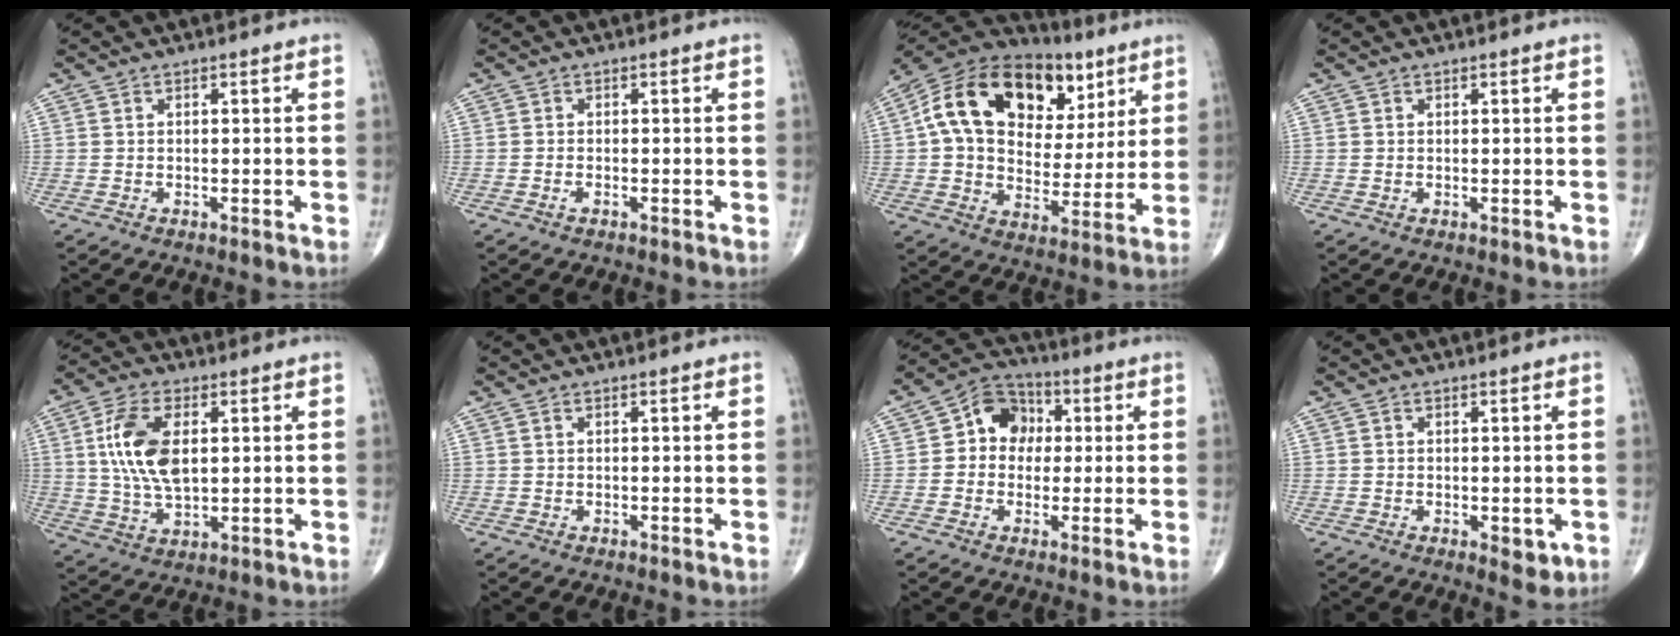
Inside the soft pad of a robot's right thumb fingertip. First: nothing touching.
{"total": 0.8, "force": [-0.5, 0.4, 0.6], "torque": [-0.013, 0.002, -0.008]}
{"total": 24.7, "force": [8.7, 16.0, 16.7], "torque": [-0.259, 0.018, 0.140]}
{"total": 0.0}
{"total": 12.2, "force": [2.3, 6.3, 10.1], "torque": [-0.198, -0.004, 0.046]}
{"total": 0.0}
{"total": 9.2, "force": [1.1, 7.7, 4.9], "torque": [-0.043, 0.020, 0.002]}
{"total": 3.2, "force": [-0.7, 1.8, 2.6], "torque": [-0.021, -0.006, -0.004]}